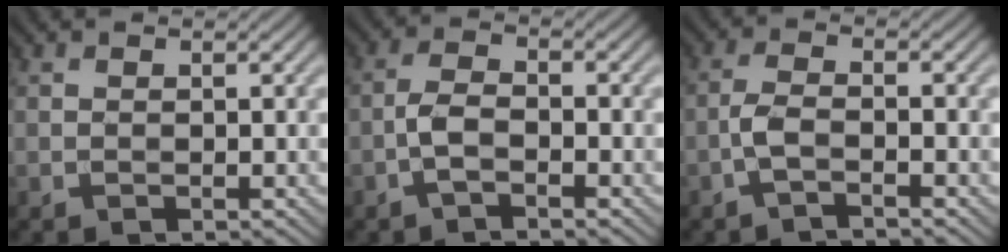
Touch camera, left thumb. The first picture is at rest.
{"total": 3.0, "force": [-1.6, 1.0, 2.4], "torque": [-0.055, 0.005, -0.041]}
{"total": 2.9, "force": [-1.7, 0.7, 2.2], "torque": [-0.051, 0.005, -0.043]}